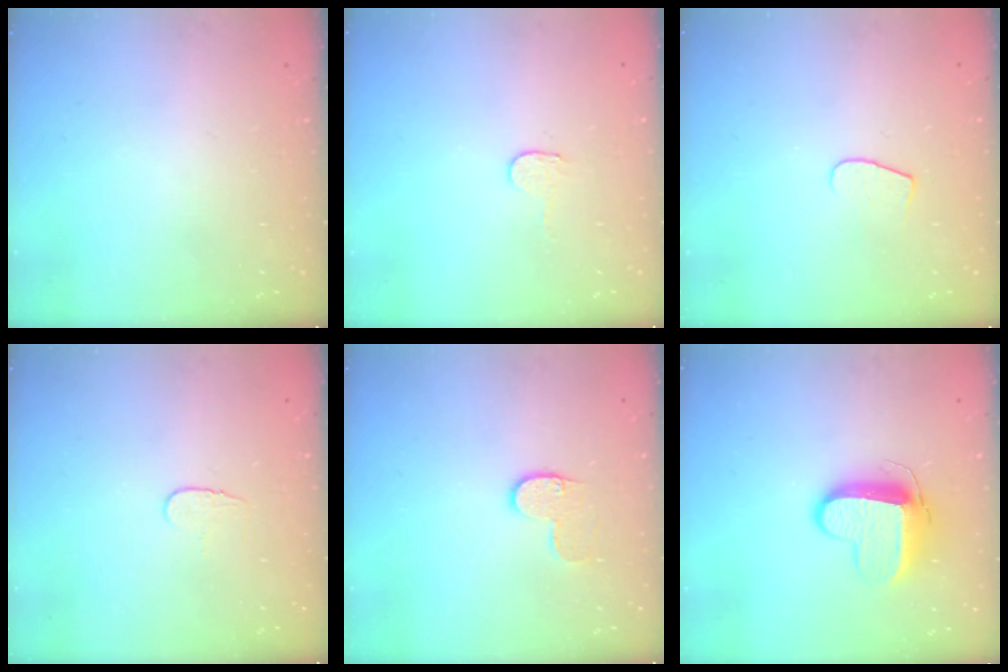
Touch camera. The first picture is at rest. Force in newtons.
{"total": 2.3, "press": 2.3, "slide": 0.2}
{"total": 5.9, "press": 5.9, "slide": 0.6}
{"total": 4.3, "press": 4.2, "slide": 0.4}
{"total": 6.3, "press": 6.3, "slide": 0.3}
{"total": 10.7, "press": 10.6, "slide": 1.1}